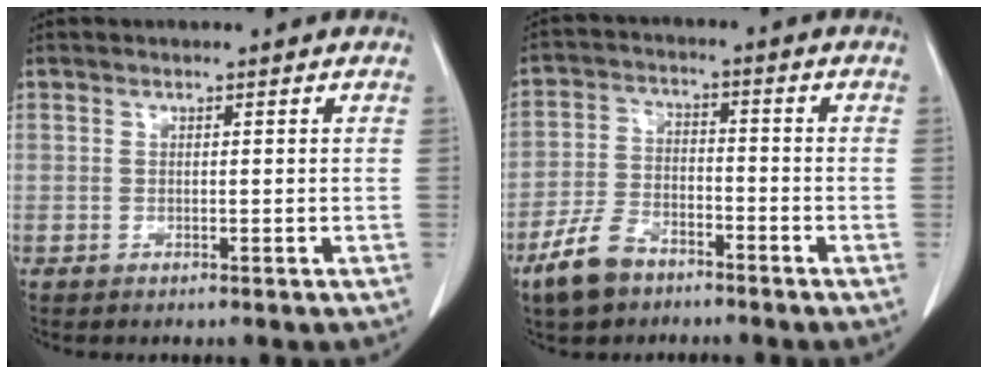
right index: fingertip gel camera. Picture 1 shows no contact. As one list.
[{"total": 8.0, "force": [-5.5, 4.2, 3.9], "torque": [-0.092, -0.001, -0.104]}]